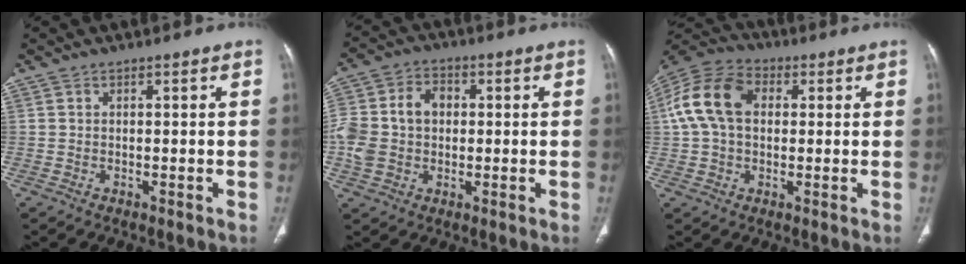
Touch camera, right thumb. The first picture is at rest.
{"total": 12.2, "force": [0.1, 9.3, 7.8], "torque": [-0.153, 0.027, 0.002]}
{"total": 13.1, "force": [2.1, 9.2, 9.1], "torque": [-0.175, 0.030, 0.029]}